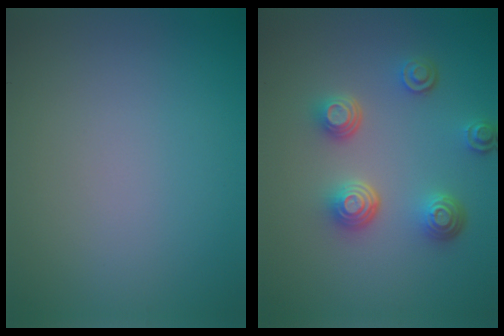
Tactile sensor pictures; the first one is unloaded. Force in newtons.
{"total": 4.3, "press": 3.3, "slide": 2.7}